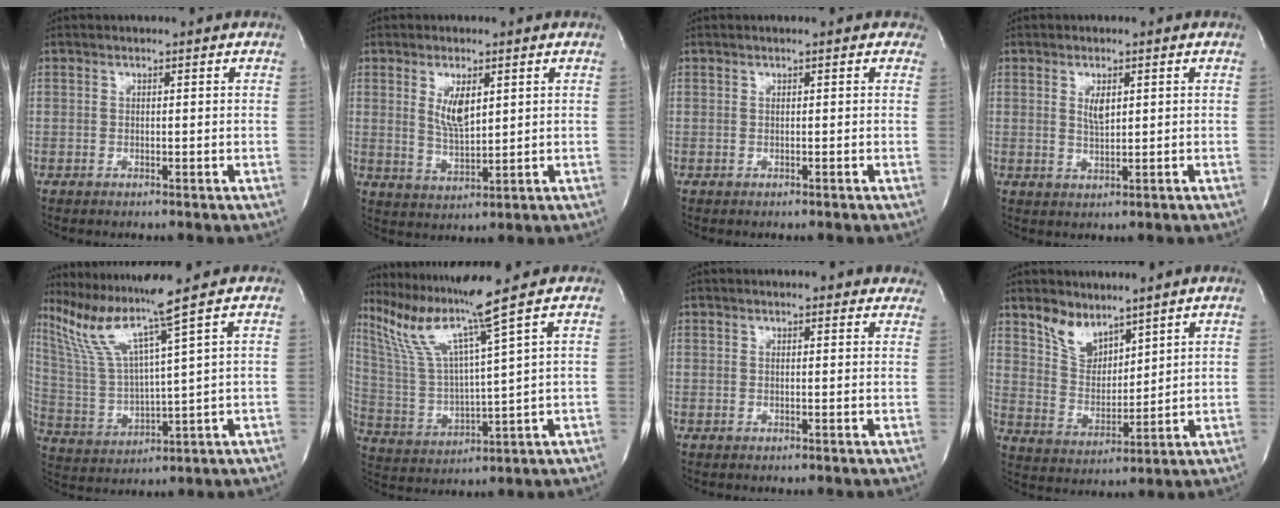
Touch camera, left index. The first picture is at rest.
{"total": 5.1, "force": [1.6, 1.6, 4.5], "torque": [-0.089, -0.005, 0.037]}
{"total": 1.1, "force": [0.7, 0.4, 0.8], "torque": [-0.009, 0.005, 0.002]}
{"total": 2.4, "force": [0.6, 0.7, 2.1], "torque": [-0.042, -0.002, 0.015]}
{"total": 10.4, "force": [7.6, -3.4, 6.2], "torque": [-0.125, -0.011, 0.156]}
{"total": 11.5, "force": [8.5, -3.7, 6.9], "torque": [-0.137, -0.016, 0.170]}
{"total": 5.0, "force": [4.5, 1.3, 1.9], "torque": [-0.014, 0.005, 0.038]}
{"total": 6.0, "force": [4.9, 2.5, 2.3], "torque": [-0.049, -0.001, 0.110]}